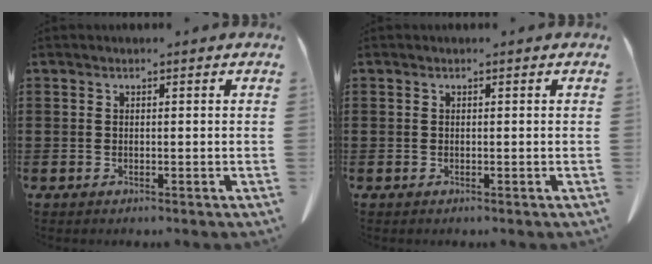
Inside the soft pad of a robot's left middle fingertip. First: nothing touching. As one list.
[{"total": 0.0}]